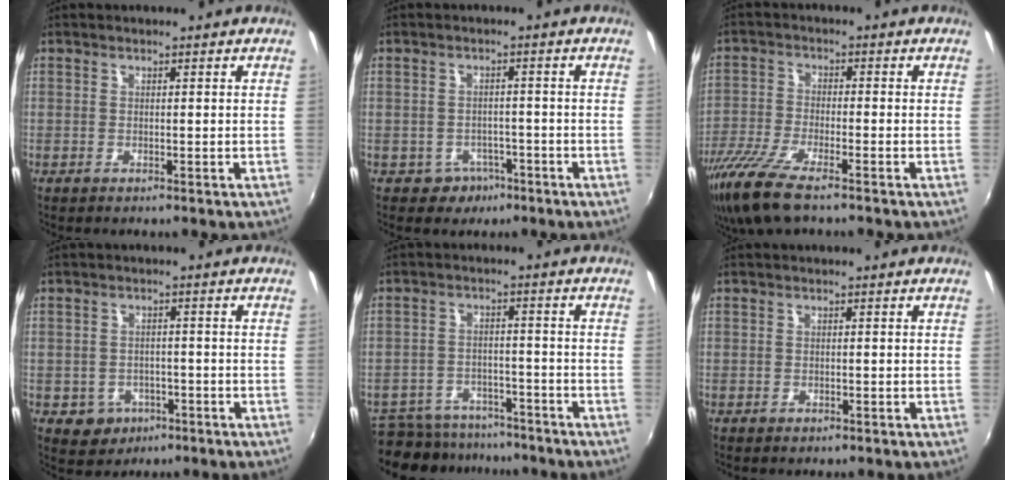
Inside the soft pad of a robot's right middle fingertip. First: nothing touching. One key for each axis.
{"total": 4.3, "fx": -2.5, "fy": 3.5, "fz": 0.7, "tx": -0.027, "ty": 0.007, "tz": -0.029}
{"total": 10.6, "fx": -7.7, "fy": 2.1, "fz": 7.0, "tx": -0.163, "ty": -0.038, "tz": -0.152}
{"total": 5.7, "fx": -2.4, "fy": 4.9, "fz": 1.6, "tx": -0.045, "ty": 0.003, "tz": -0.025}
{"total": 14.3, "fx": -12.2, "fy": 5.9, "fz": 4.5, "tx": -0.122, "ty": -0.004, "tz": -0.181}
{"total": 1.0, "fx": -0.6, "fy": 0.6, "fz": 0.3, "tx": -0.008, "ty": -0.005, "tz": -0.012}